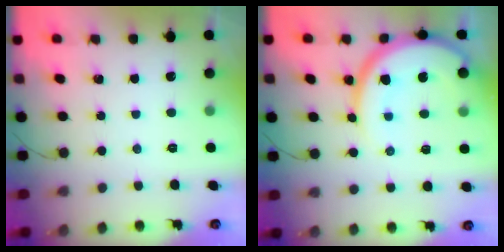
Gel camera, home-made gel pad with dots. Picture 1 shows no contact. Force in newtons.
{"total": 13.8, "press": 13.8, "slide": 1.2}